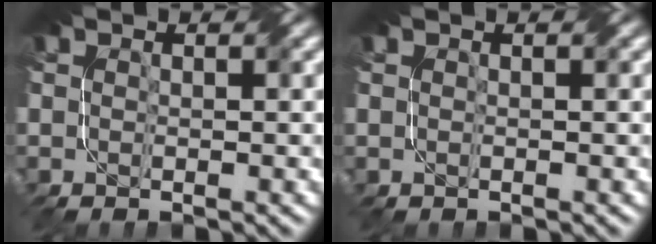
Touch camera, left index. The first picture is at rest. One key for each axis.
{"total": 0.7, "fx": 0.4, "fy": -0.2, "fz": -0.6, "tx": 0.006, "ty": 0.005, "tz": 0.004}